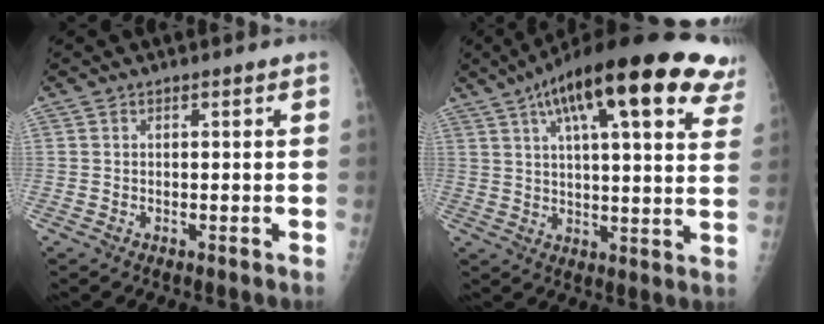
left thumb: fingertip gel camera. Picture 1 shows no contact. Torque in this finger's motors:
{"motor_torque": [0.48, 0.71, 1.69, -1.07, 0.22]}